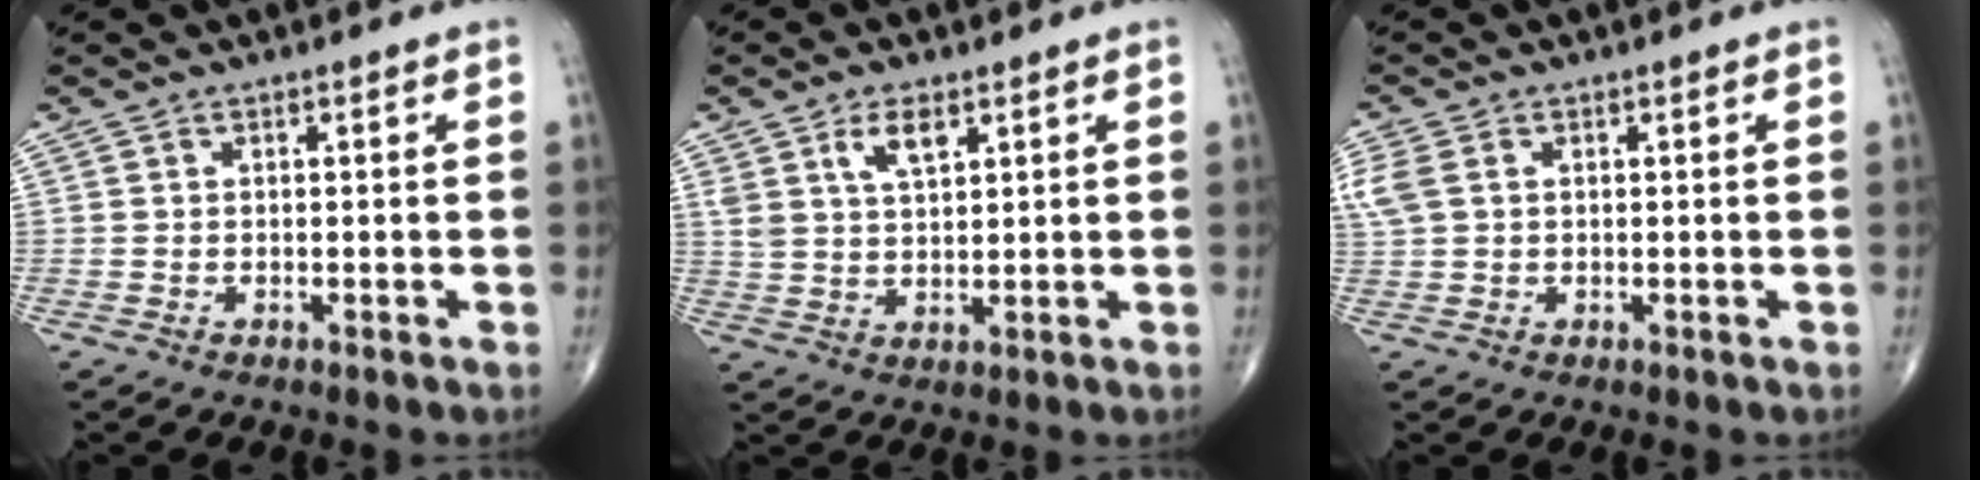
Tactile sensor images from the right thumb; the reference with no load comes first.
{"total": 5.6, "force": [3.1, 2.6, 4.0], "torque": [-0.067, -0.016, 0.061]}
{"total": 4.7, "force": [1.1, 3.2, 3.2], "torque": [-0.101, 0.014, 0.027]}